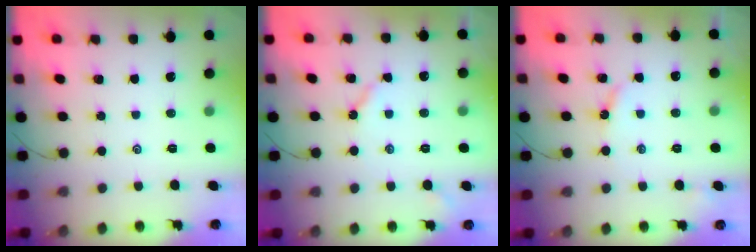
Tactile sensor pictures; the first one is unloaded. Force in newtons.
{"total": 3.6, "press": 3.6, "slide": 0.3}
{"total": 3.3, "press": 3.3, "slide": 0.4}